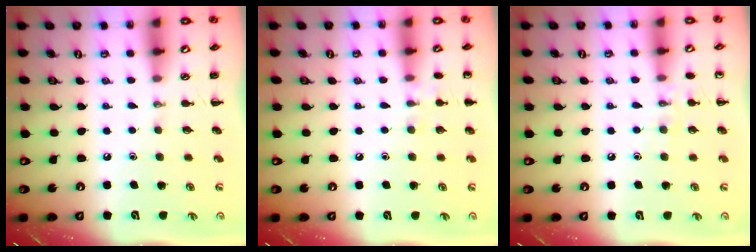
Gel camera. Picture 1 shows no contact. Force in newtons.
{"total": 6.0, "press": 5.7, "slide": 1.7}
{"total": 7.4, "press": 7.2, "slide": 1.7}